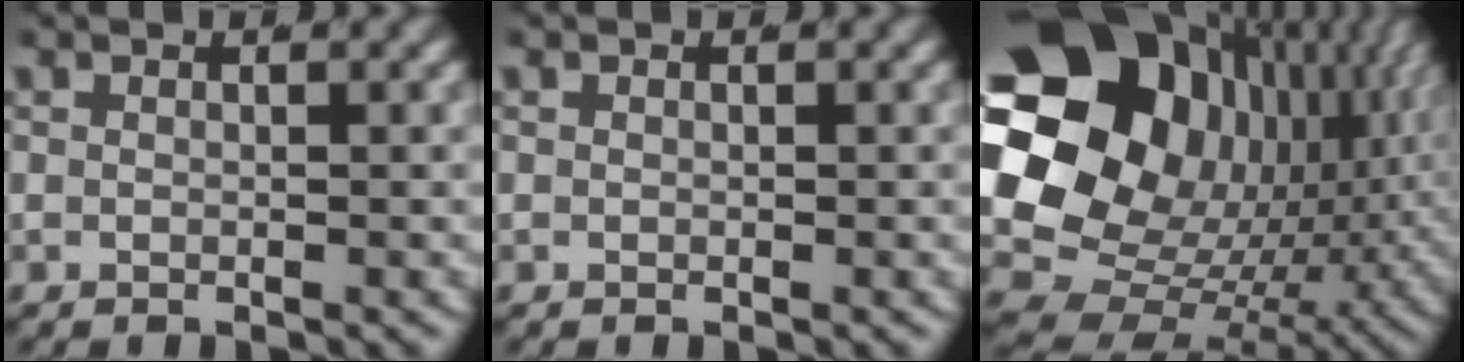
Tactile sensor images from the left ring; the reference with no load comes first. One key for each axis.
{"total": 0.0}
{"total": 27.7, "fx": 1.9, "fy": 20.5, "fz": 18.5, "tx": -0.301, "ty": -0.032, "tz": 0.032}